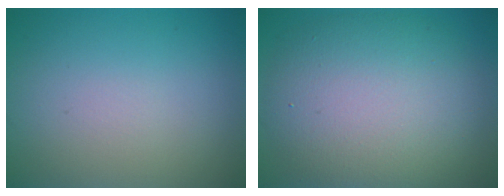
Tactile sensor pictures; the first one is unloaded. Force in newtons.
{"total": 9.7, "press": 9.7, "slide": 0.9}